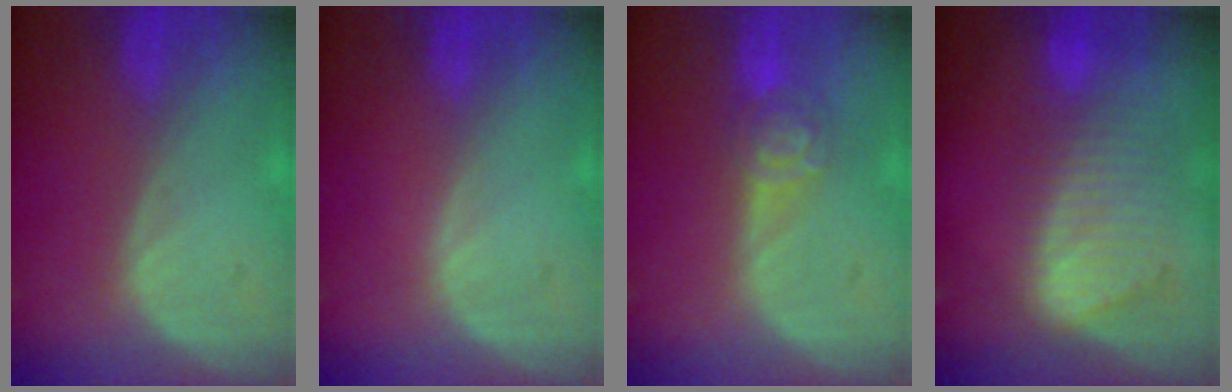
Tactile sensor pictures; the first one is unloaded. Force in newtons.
{"total": 0.0}
{"total": 4.6, "press": 4.3, "slide": 1.5}
{"total": 9.2, "press": 8.1, "slide": 4.3}